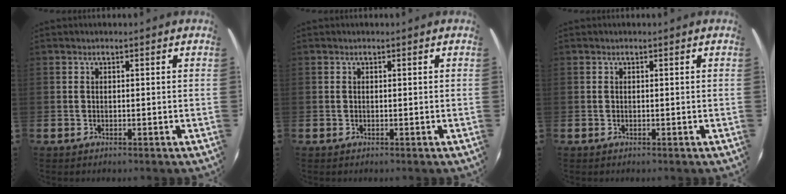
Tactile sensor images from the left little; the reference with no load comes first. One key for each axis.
{"total": 0.0}
{"total": 0.0}